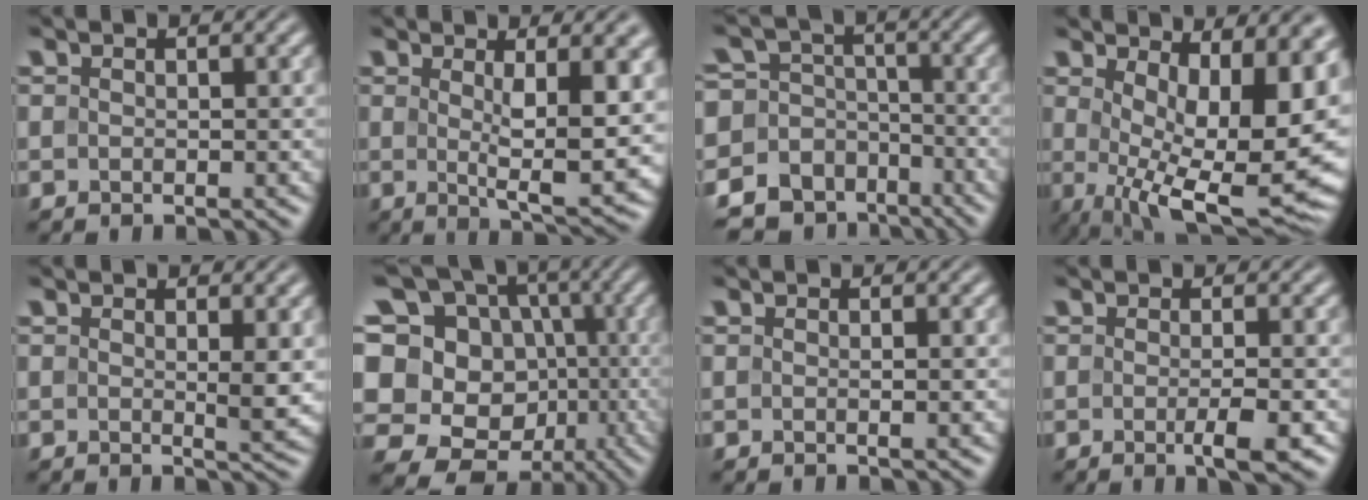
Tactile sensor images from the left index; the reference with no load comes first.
{"total": 8.8, "force": [0.9, 2.2, 8.5], "torque": [-0.124, -0.015, 0.020]}
{"total": 12.3, "force": [-7.6, 9.4, 2.3], "torque": [-0.054, -0.012, -0.118]}
{"total": 15.6, "force": [1.9, 6.7, 13.9], "torque": [-0.175, -0.022, 0.070]}
{"total": 2.0, "force": [0.5, 0.3, 1.9], "torque": [-0.026, -0.007, 0.008]}
{"total": 16.3, "force": [-2.0, 14.3, 7.6], "torque": [-0.199, 0.033, -0.016]}
{"total": 0.9, "force": [0.0, 0.2, 0.8], "torque": [-0.010, 0.000, -0.003]}
{"total": 2.9, "force": [-0.5, 0.6, 2.8], "torque": [-0.037, -0.005, -0.009]}